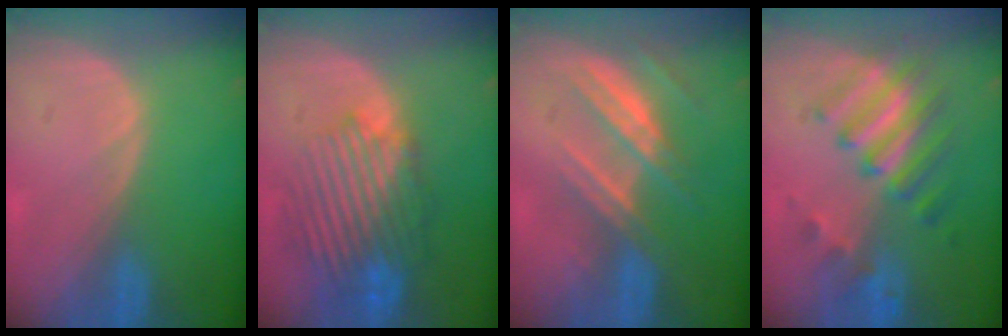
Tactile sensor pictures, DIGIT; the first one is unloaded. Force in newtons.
{"total": 10.2, "press": 9.3, "slide": 4.1}
{"total": 7.4, "press": 6.7, "slide": 3.1}
{"total": 7.5, "press": 7.4, "slide": 0.9}